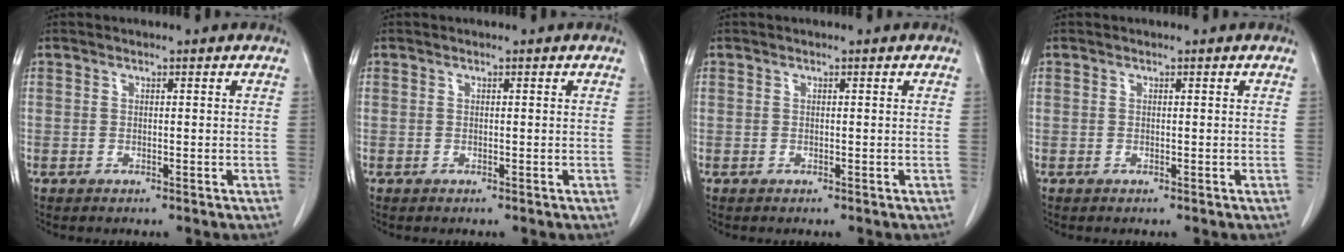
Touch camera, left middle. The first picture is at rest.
{"total": 0.0}
{"total": 0.0}
{"total": 0.0}